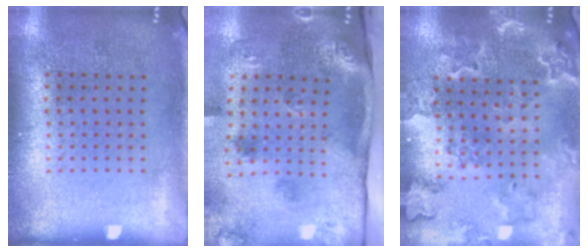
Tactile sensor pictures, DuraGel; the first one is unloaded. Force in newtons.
{"total": 3.5, "press": 2.2, "slide": 2.7}
{"total": 1.9, "press": 1.9, "slide": 0.3}